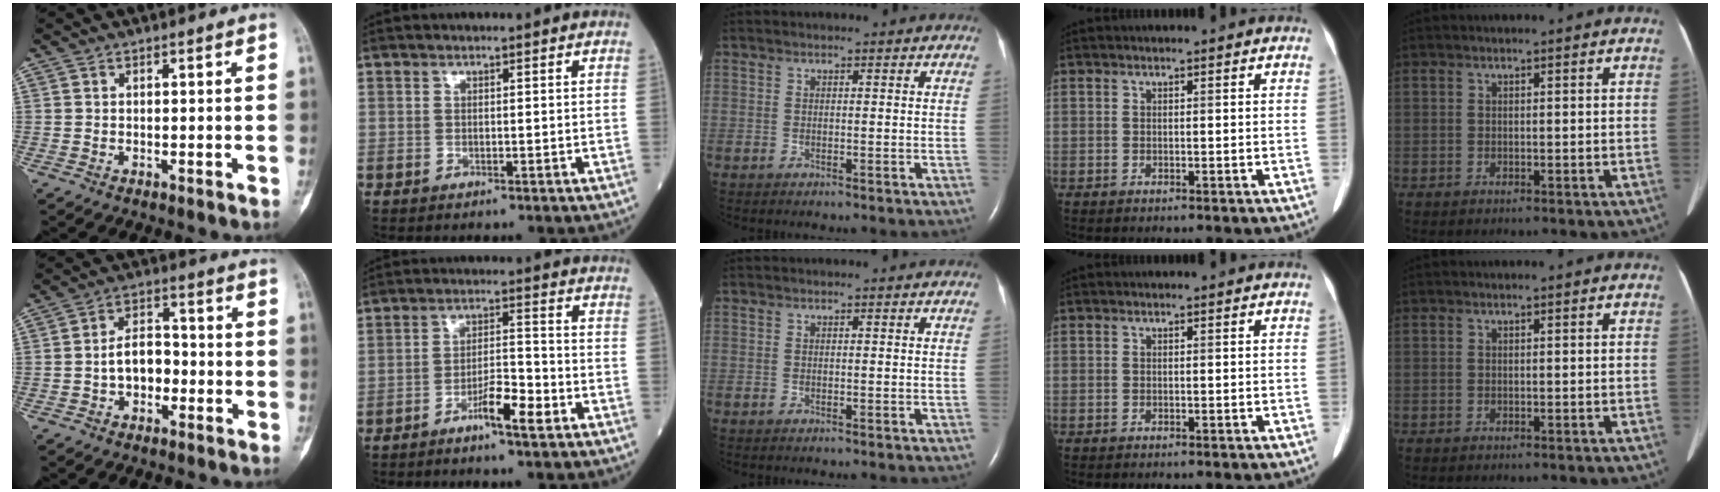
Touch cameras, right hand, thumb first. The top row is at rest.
{"thumb": {"total": 6.4, "force": [-1.7, 4.3, 4.4], "torque": [-0.050, 0.027, -0.039]}, "index": {"total": 5.8, "force": [-3.3, 0.8, 4.7], "torque": [-0.082, 0.004, -0.060]}}